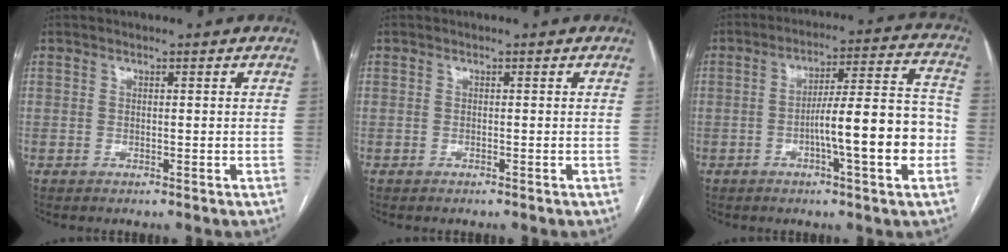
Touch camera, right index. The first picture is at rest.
{"total": 0.0}
{"total": 13.4, "force": [-3.2, 1.3, 12.9], "torque": [-0.193, 0.020, -0.049]}